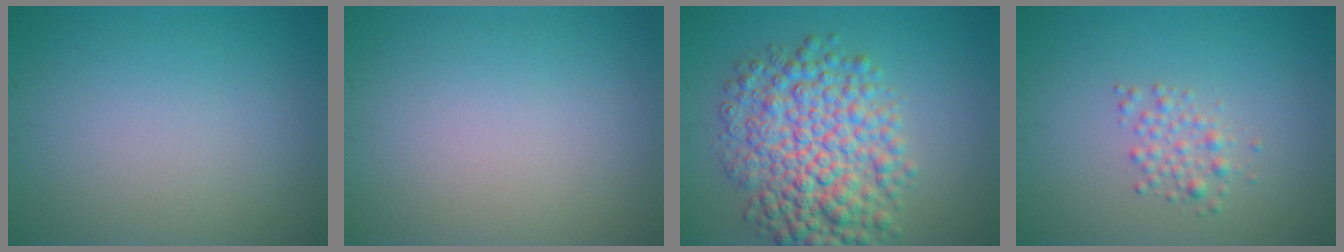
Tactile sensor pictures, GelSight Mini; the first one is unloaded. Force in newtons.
{"total": 0.0}
{"total": 8.6, "press": 8.6, "slide": 0.0}
{"total": 1.7, "press": 1.7, "slide": 0.0}